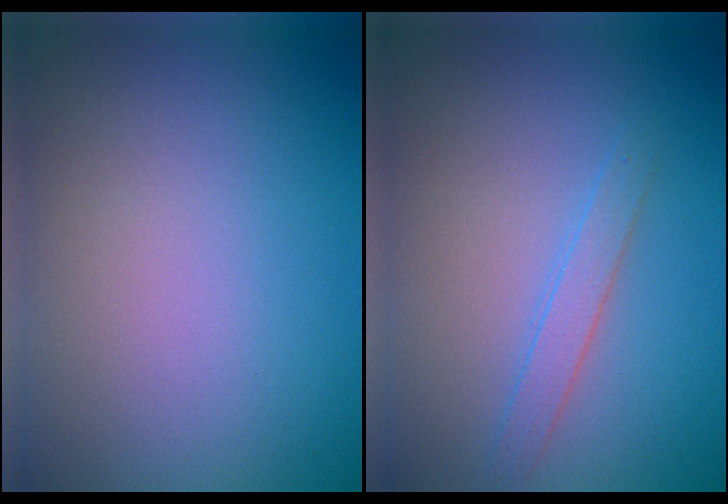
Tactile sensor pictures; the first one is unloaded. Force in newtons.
{"total": 1.6, "press": 1.6, "slide": 0.2}